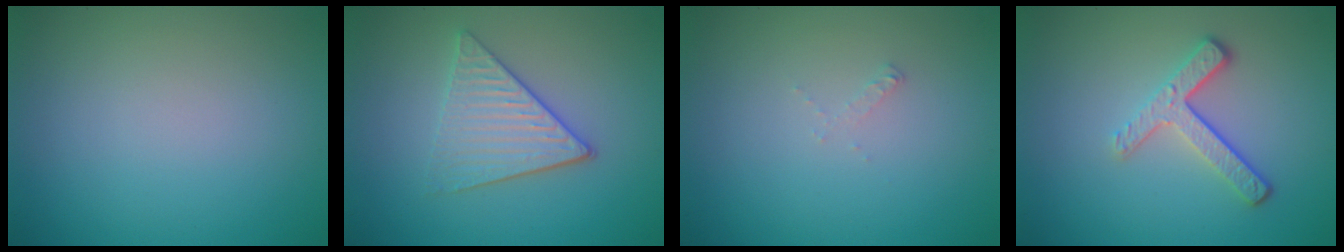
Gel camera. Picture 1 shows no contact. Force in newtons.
{"total": 3.9, "press": 3.4, "slide": 2.0}
{"total": 0.5, "press": 0.5, "slide": 0.1}
{"total": 3.4, "press": 2.6, "slide": 2.3}